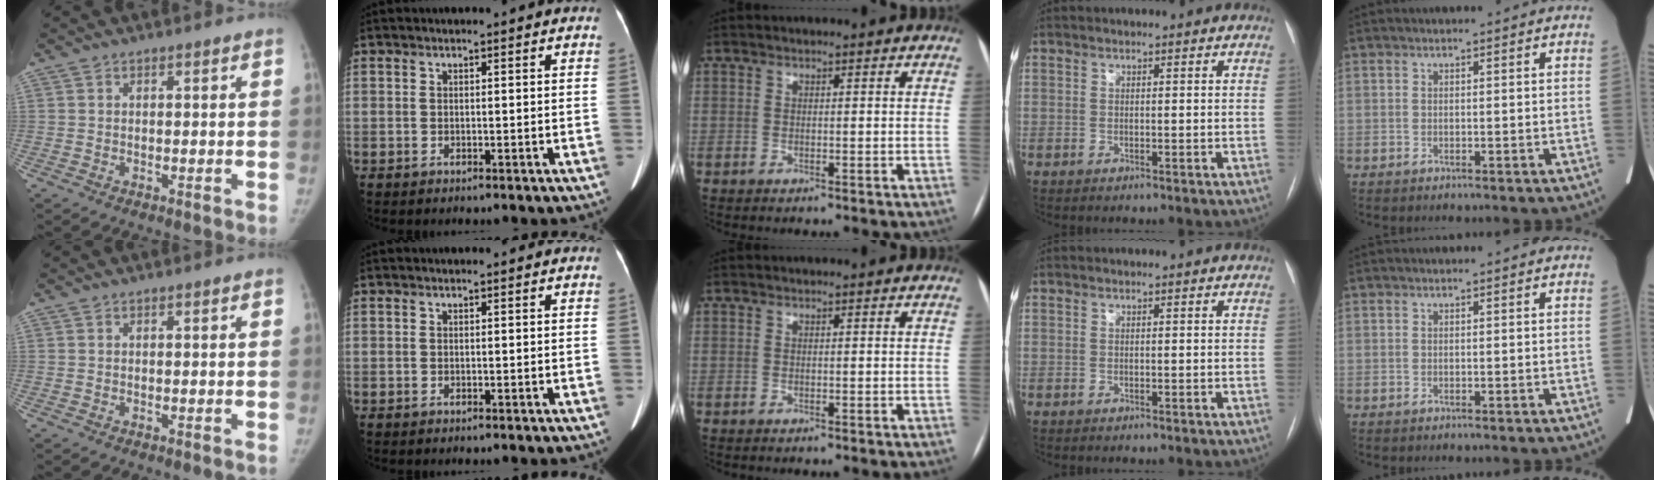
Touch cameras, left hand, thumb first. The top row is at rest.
{}